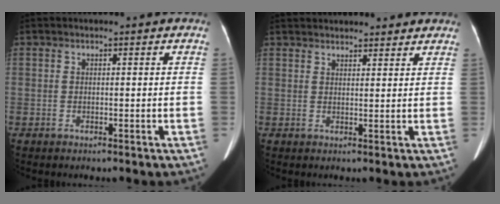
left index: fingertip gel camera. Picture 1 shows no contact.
{"total": 11.8, "force": [11.0, 2.6, 3.7], "torque": [-0.033, 0.030, 0.136]}